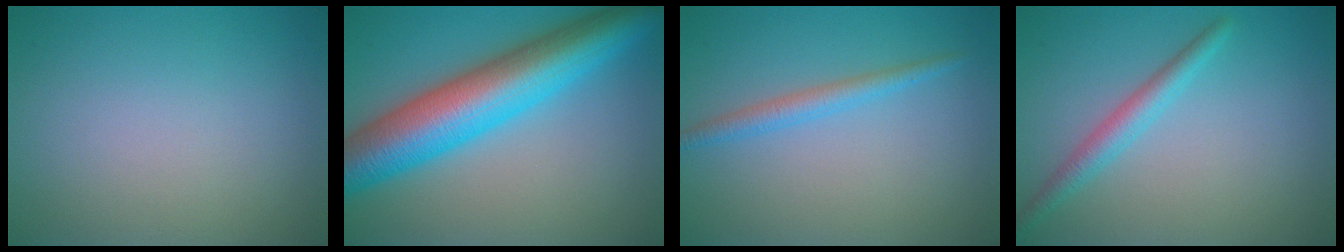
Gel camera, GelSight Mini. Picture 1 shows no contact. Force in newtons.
{"total": 11.1, "press": 11.1, "slide": 0.2}
{"total": 2.0, "press": 2.0, "slide": 0.1}
{"total": 2.3, "press": 2.3, "slide": 0.0}